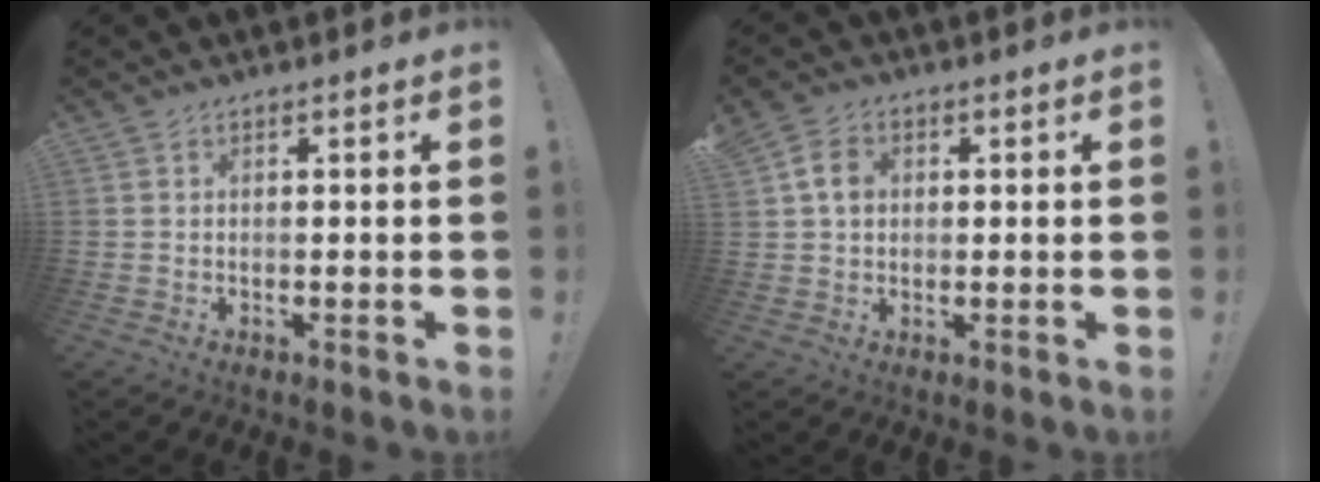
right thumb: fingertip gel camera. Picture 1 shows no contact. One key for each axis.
{"total": 6.0, "fx": 1.3, "fy": 4.7, "fz": 3.5, "tx": -0.049, "ty": 0.008, "tz": 0.026}